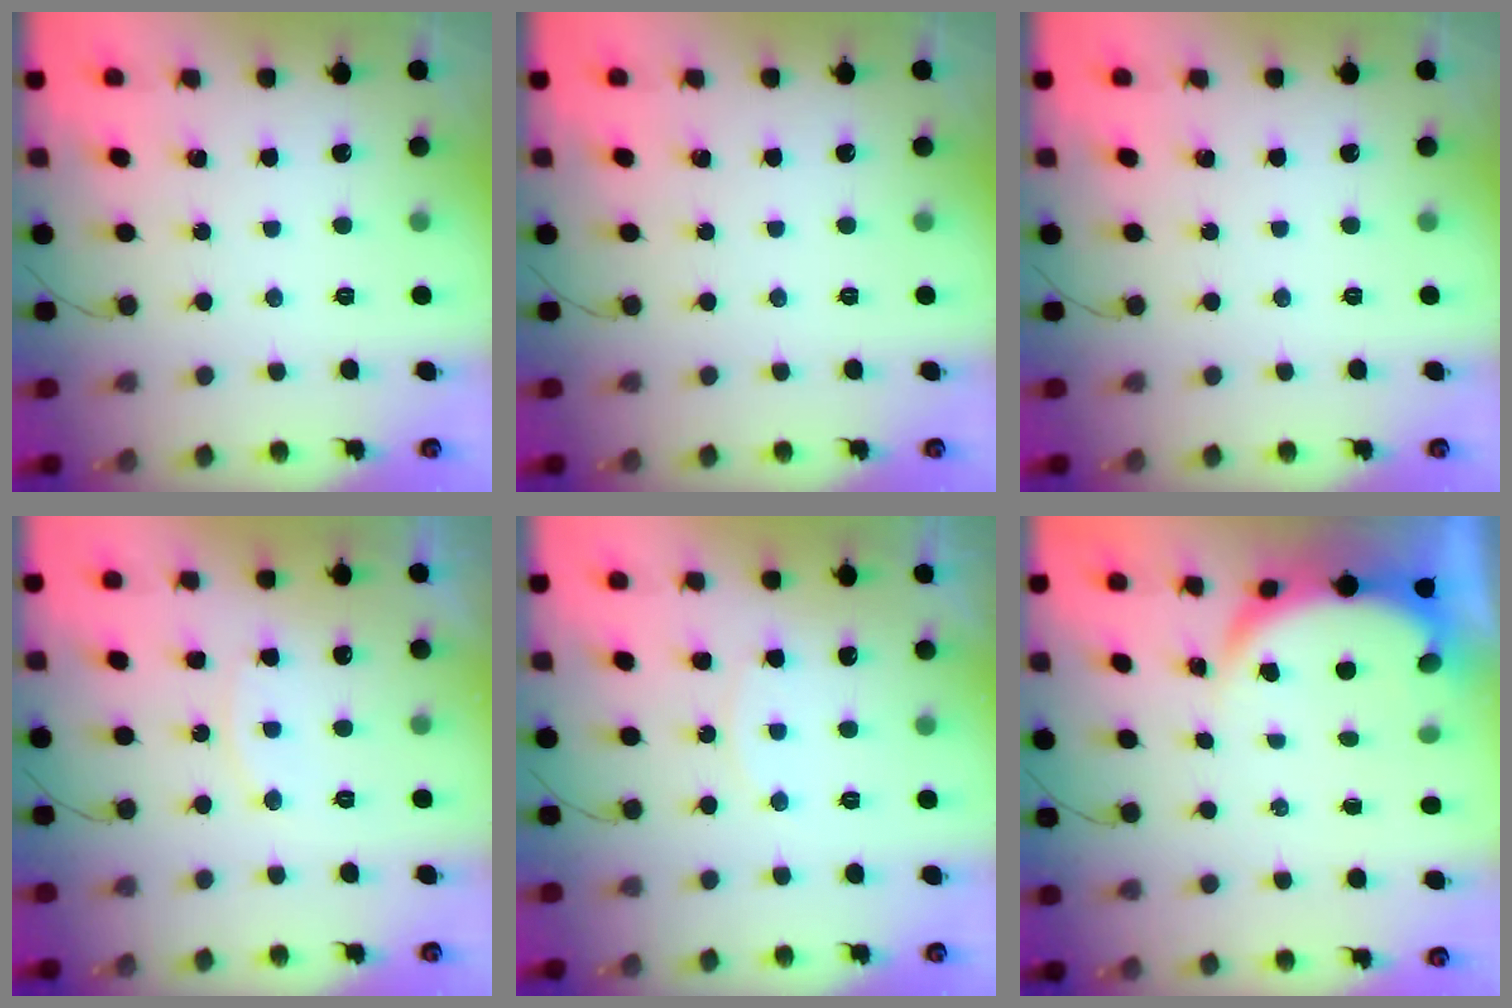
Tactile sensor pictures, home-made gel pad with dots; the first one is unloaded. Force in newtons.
{"total": 0.0}
{"total": 0.0}
{"total": 7.0, "press": 7.0, "slide": 0.2}
{"total": 5.9, "press": 5.9, "slide": 0.4}
{"total": 4.9, "press": 4.8, "slide": 0.9}